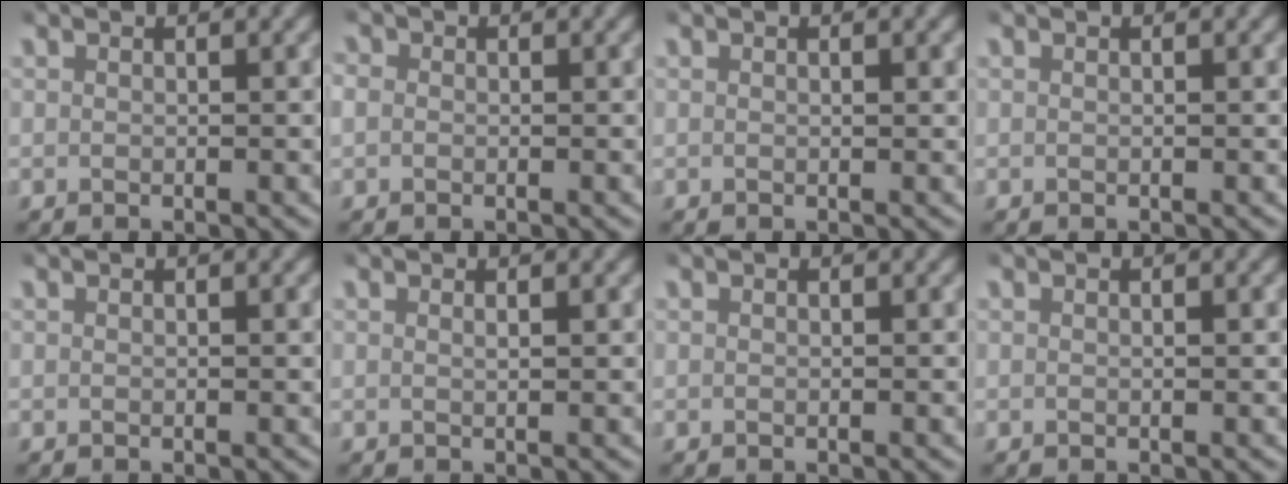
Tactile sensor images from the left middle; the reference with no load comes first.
{"total": 1.5, "force": [0.1, 1.3, 0.6], "torque": [-0.021, 0.003, -0.003]}
{"total": 0.0}
{"total": 0.0}
{"total": 0.0}
{"total": 0.5, "force": [0.3, -0.2, 0.4], "torque": [-0.009, -0.002, 0.006]}
{"total": 0.0}
{"total": 0.0}